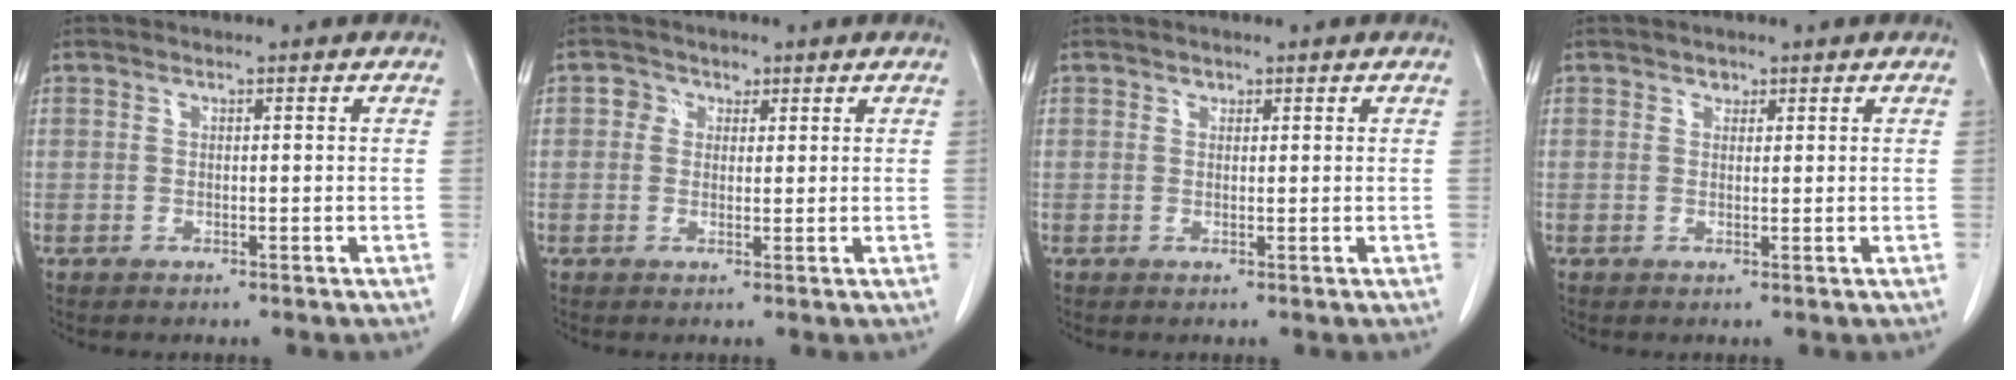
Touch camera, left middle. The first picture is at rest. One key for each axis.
{"total": 2.4, "fx": 0.9, "fy": 2.1, "fz": 0.5, "tx": -0.007, "ty": 0.004, "tz": 0.010}
{"total": 0.7, "fx": 0.5, "fy": 0.5, "fz": 0.1, "tx": 0.001, "ty": -0.002, "tz": 0.005}
{"total": 1.0, "fx": 0.7, "fy": 0.7, "fz": 0.2, "tx": -0.002, "ty": -0.003, "tz": 0.010}